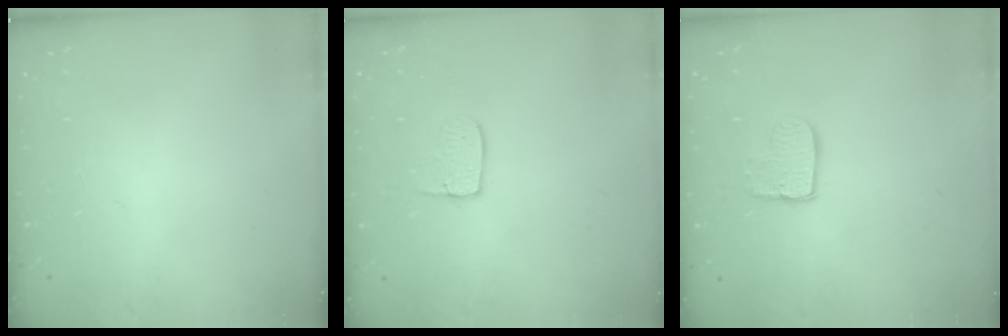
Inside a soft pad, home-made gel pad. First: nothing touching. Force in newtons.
{"total": 6.7, "press": 6.7, "slide": 0.4}
{"total": 7.8, "press": 7.8, "slide": 0.5}